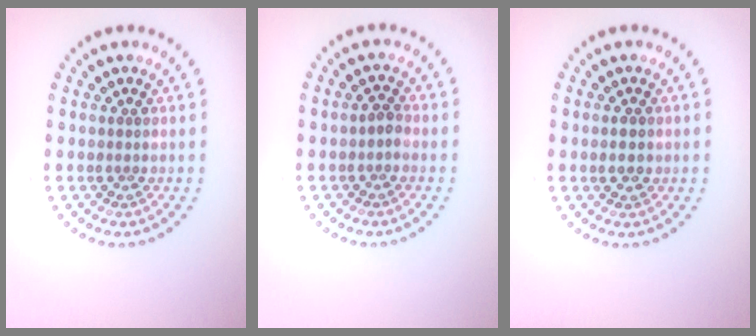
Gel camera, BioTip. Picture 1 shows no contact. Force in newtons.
{"total": 1.0, "press": 0.9, "slide": 0.5}
{"total": 2.1, "press": 2.1, "slide": 0.2}